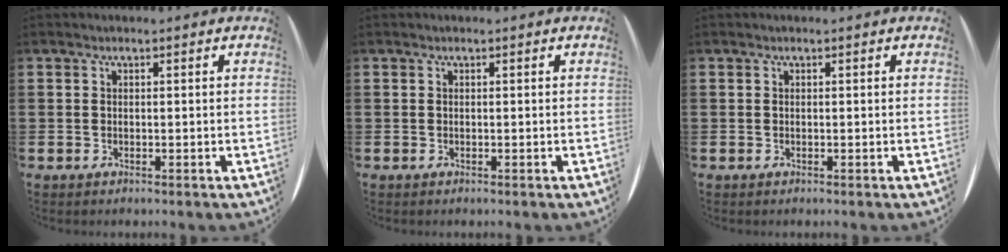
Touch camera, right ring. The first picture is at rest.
{"total": 0.0}
{"total": 0.0}